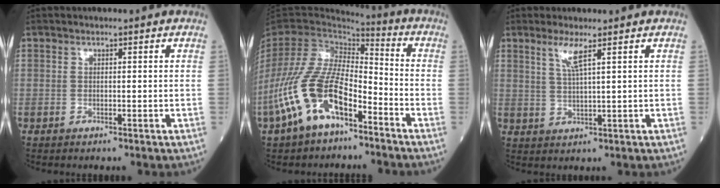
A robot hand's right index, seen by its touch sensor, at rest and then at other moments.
{"total": 14.5, "force": [-7.6, 6.3, 10.6], "torque": [-0.229, 0.010, -0.144]}
{"total": 3.4, "force": [2.0, -0.4, 2.8], "torque": [-0.061, -0.005, 0.043]}